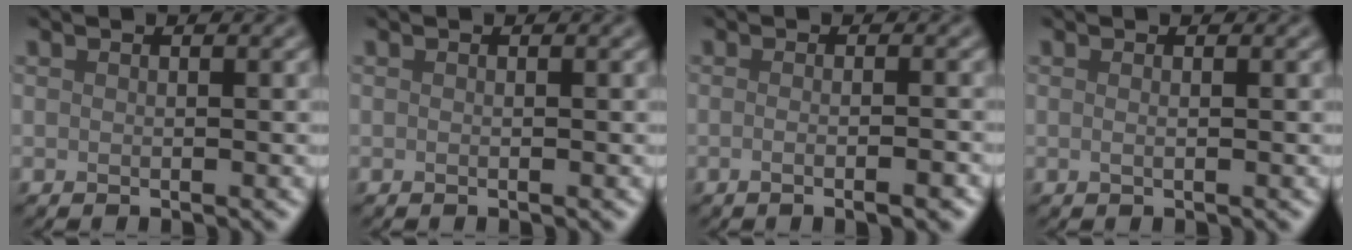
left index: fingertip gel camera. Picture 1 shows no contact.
{"total": 0.0}
{"total": 3.5, "force": [-0.9, 1.3, 3.1], "torque": [-0.015, -0.003, -0.021]}
{"total": 0.7, "force": [0.1, 0.2, 0.6], "torque": [-0.012, -0.002, -0.003]}